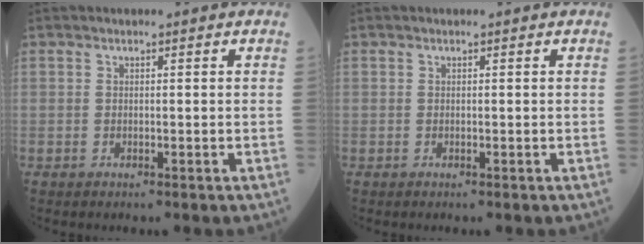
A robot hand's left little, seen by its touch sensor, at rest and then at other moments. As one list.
[{"total": 0.0}]